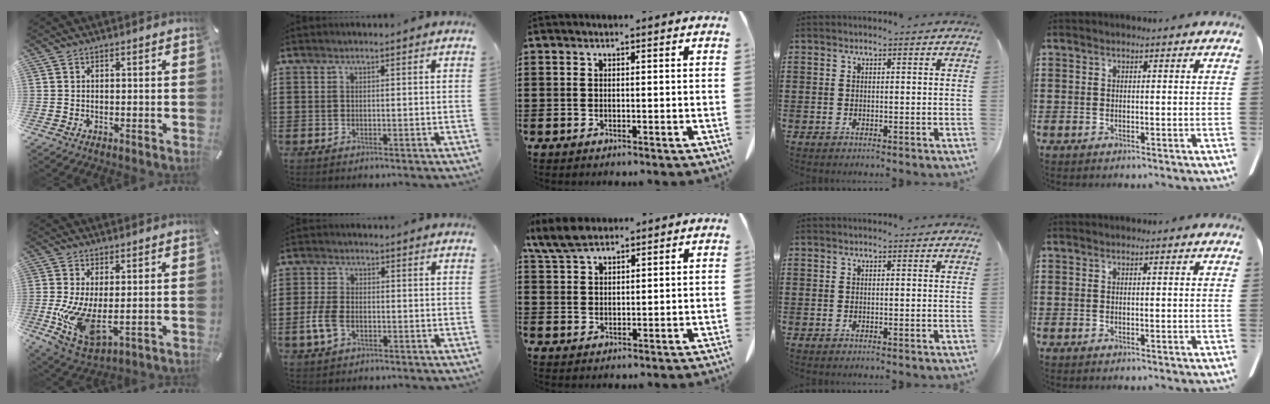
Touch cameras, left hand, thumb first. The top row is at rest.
{"thumb": {"total": 11.8, "force": [-0.5, 5.5, 10.4], "torque": [-0.216, -0.025, 0.000]}, "index": {"total": 4.2, "force": [-1.2, 2.4, 3.2], "torque": [-0.085, -0.005, -0.028]}, "middle": {"total": 5.7, "force": [4.5, 1.8, 2.9], "torque": [-0.069, -0.002, 0.085]}}